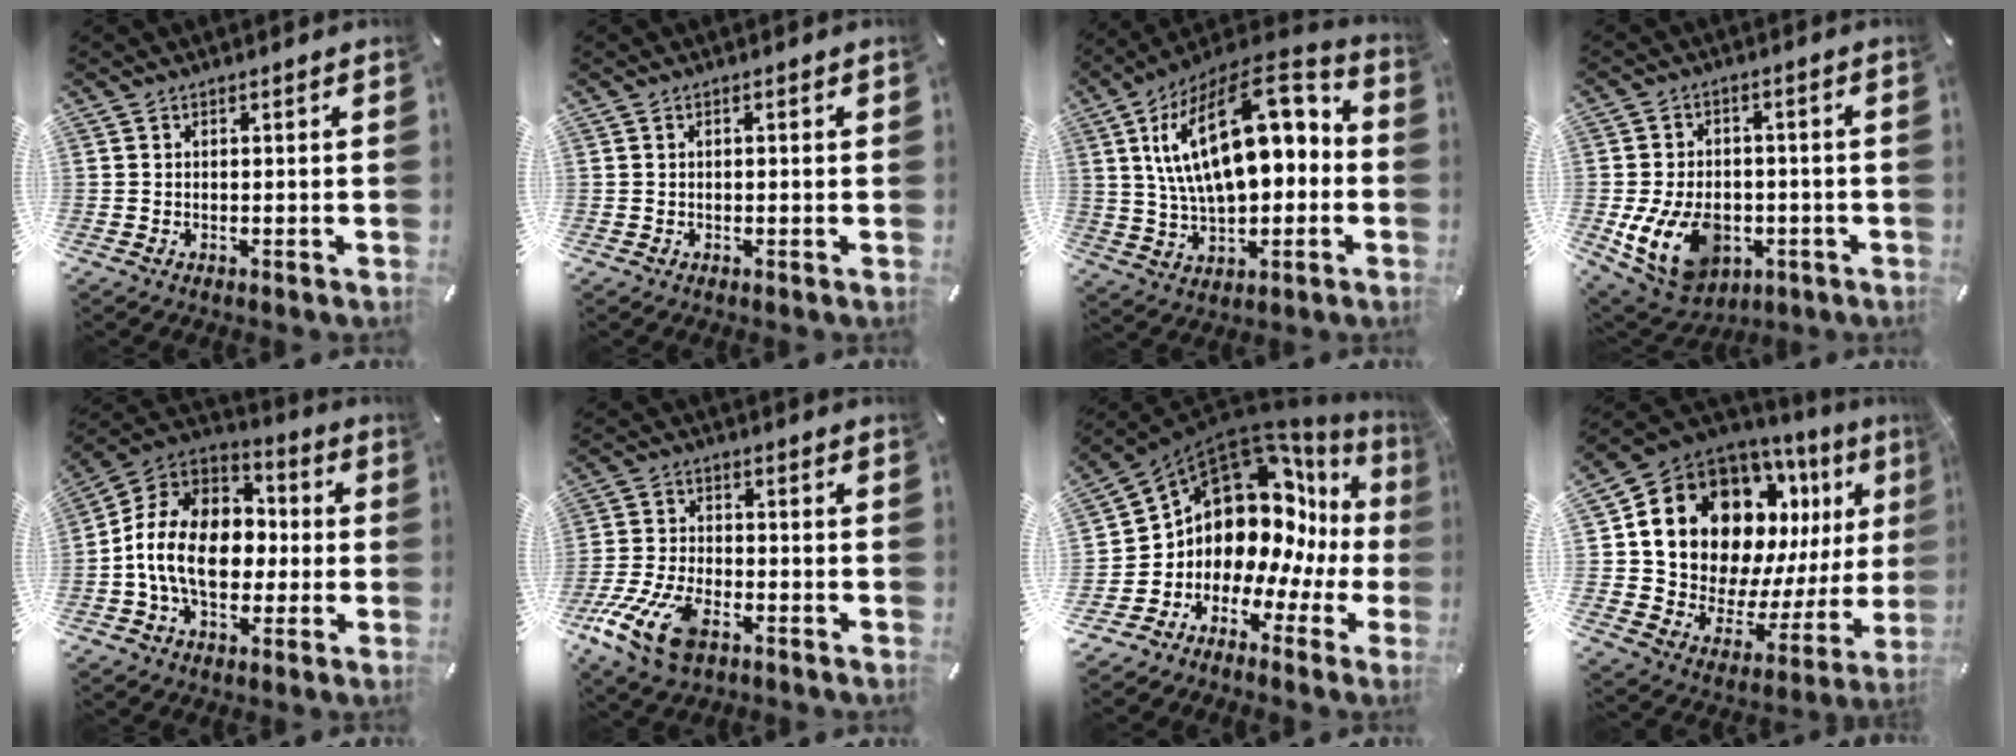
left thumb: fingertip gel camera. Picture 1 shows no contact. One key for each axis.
{"total": 0.7, "fx": -0.1, "fy": 0.4, "fz": 0.5, "tx": -0.011, "ty": 0.003, "tz": -0.003}
{"total": 24.2, "fx": 6.0, "fy": 13.9, "fz": 18.9, "tx": -0.334, "ty": -0.016, "tz": 0.101}
{"total": 14.4, "fx": -4.3, "fy": 10.3, "fz": 9.1, "tx": -0.182, "ty": 0.018, "tz": -0.070}
{"total": 15.1, "fx": -3.6, "fy": 11.2, "fz": 9.4, "tx": -0.206, "ty": 0.025, "tz": -0.068}
{"total": 13.4, "fx": -7.3, "fy": 7.0, "fz": 8.7, "tx": -0.188, "ty": 0.029, "tz": -0.133}
{"total": 15.5, "fx": 5.7, "fy": 11.5, "fz": 8.7, "tx": -0.165, "ty": -0.084, "tz": 0.112}
{"total": 18.2, "fx": 9.7, "fy": 12.8, "fz": 8.7, "tx": -0.153, "ty": -0.089, "tz": 0.187}